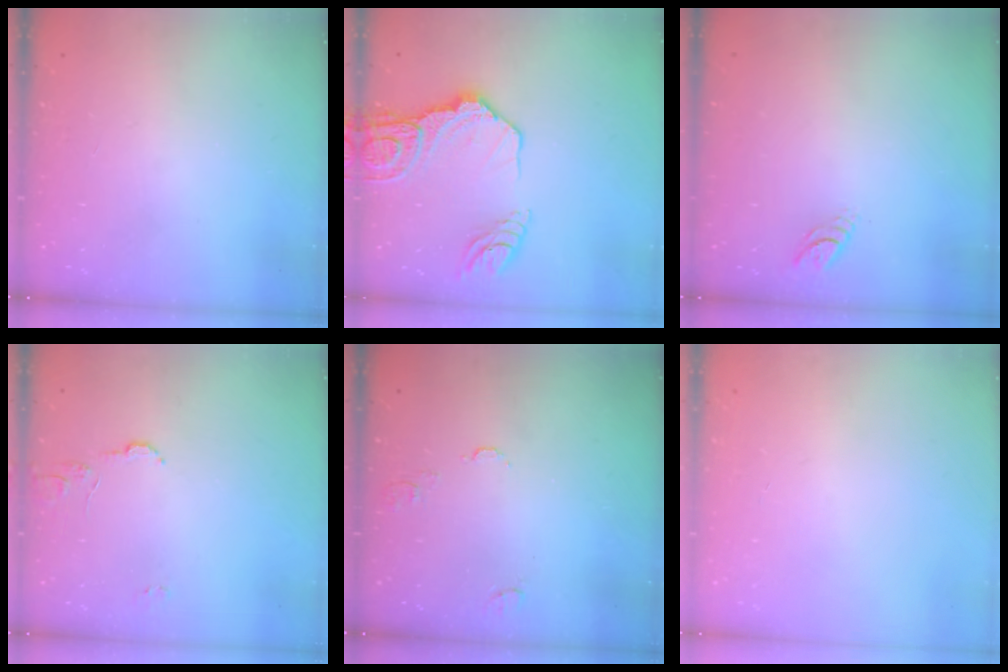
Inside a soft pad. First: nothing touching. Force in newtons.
{"total": 17.1, "press": 17.0, "slide": 2.2}
{"total": 3.6, "press": 3.6, "slide": 0.3}
{"total": 5.4, "press": 5.4, "slide": 0.4}
{"total": 5.1, "press": 5.1, "slide": 0.5}
{"total": 0.0}